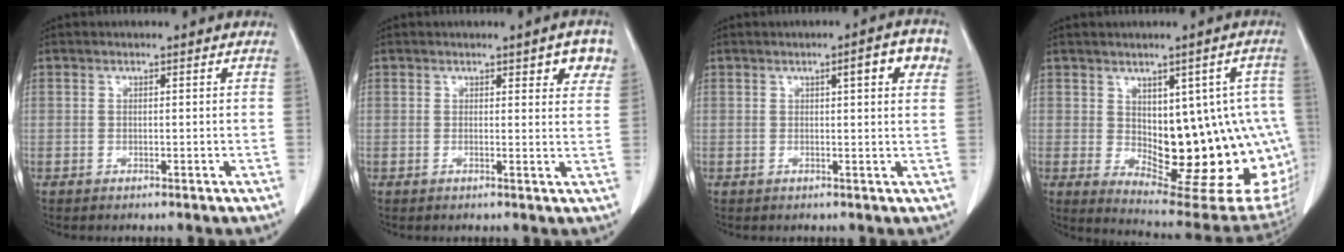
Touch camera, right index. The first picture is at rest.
{"total": 4.3, "force": [2.3, 0.9, 3.5], "torque": [-0.030, -0.001, 0.022]}
{"total": 5.2, "force": [2.0, 0.4, 4.8], "torque": [-0.058, 0.007, 0.019]}
{"total": 19.4, "force": [-1.4, 8.4, 17.5], "torque": [-0.151, 0.013, 0.010]}